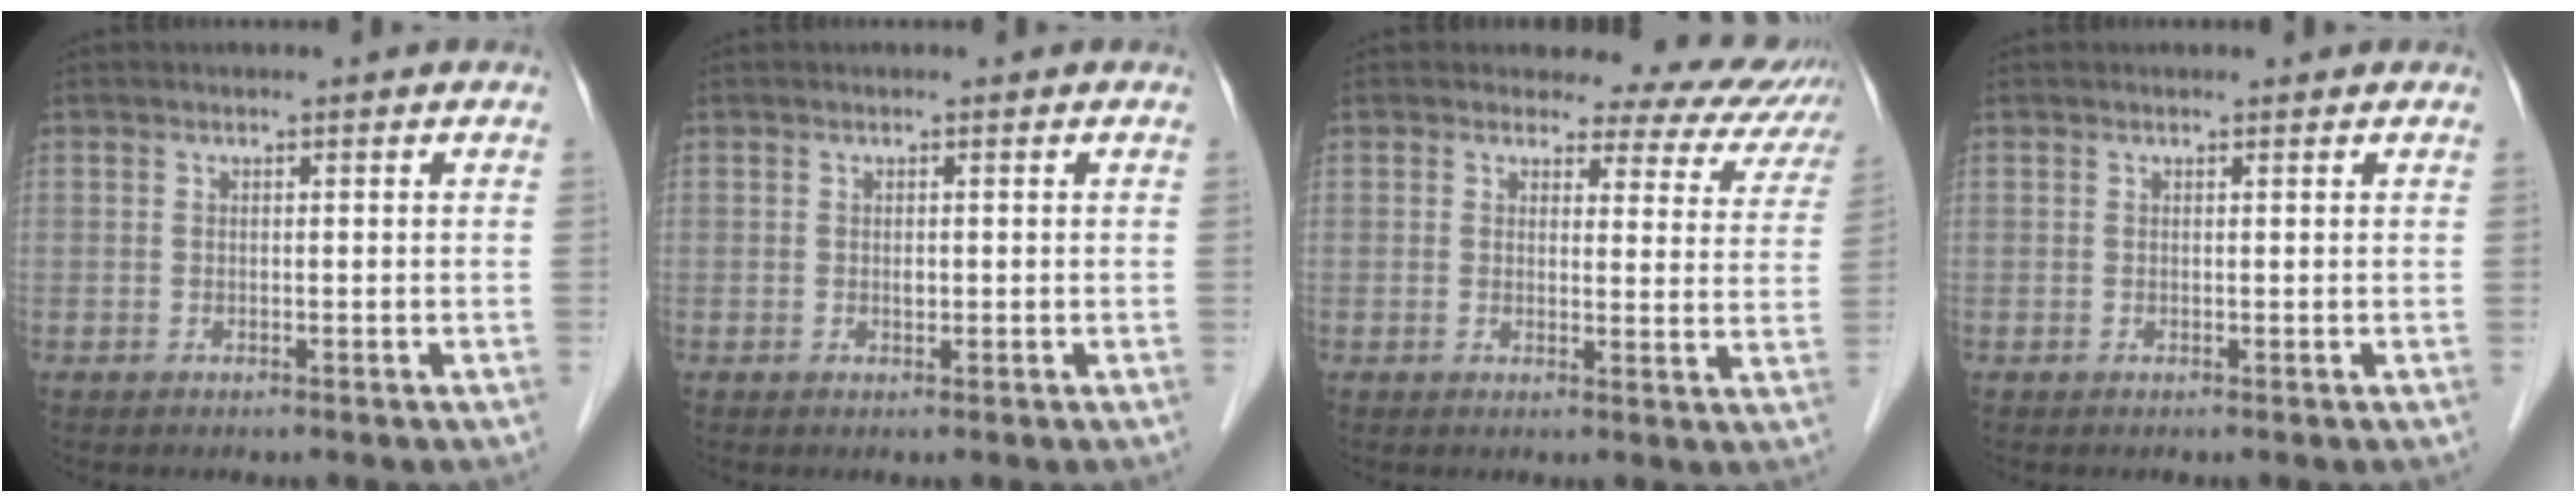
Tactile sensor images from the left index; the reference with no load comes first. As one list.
[{"total": 0.6, "force": [0.0, 0.4, 0.4], "torque": [-0.008, 0.000, -0.001]}, {"total": 10.5, "force": [9.3, 4.3, 2.3], "torque": [0.004, -0.015, 0.071]}, {"total": 0.7, "force": [0.7, 0.2, 0.2], "torque": [-0.009, 0.006, 0.009]}]